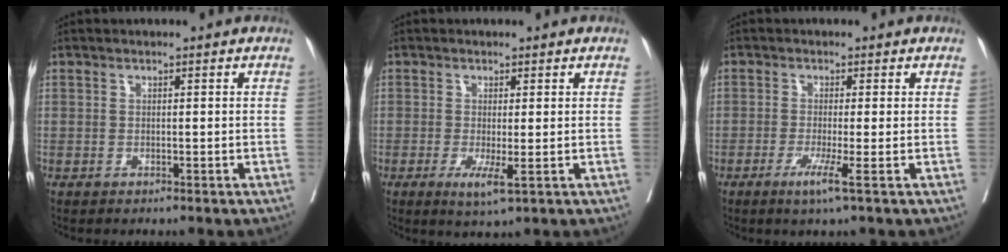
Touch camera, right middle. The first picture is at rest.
{"total": 3.5, "force": [-1.1, 0.4, 3.3], "torque": [-0.056, -0.012, -0.013]}
{"total": 3.4, "force": [-1.5, -0.8, 2.9], "torque": [-0.058, -0.012, -0.031]}